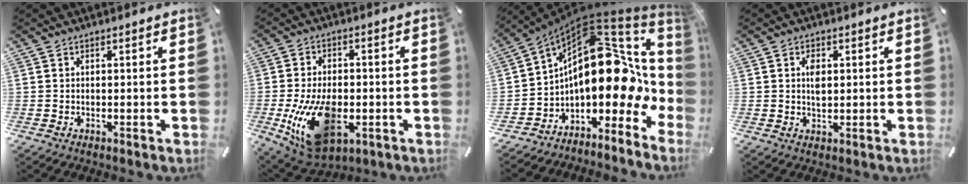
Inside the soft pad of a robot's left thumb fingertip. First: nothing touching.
{"total": 17.2, "force": [-4.1, 10.5, 13.0], "torque": [-0.253, -0.002, -0.061]}
{"total": 21.2, "force": [4.5, 13.1, 16.1], "torque": [-0.230, -0.070, 0.080]}
{"total": 3.4, "force": [0.6, 2.0, 2.7], "torque": [-0.043, 0.000, 0.006]}